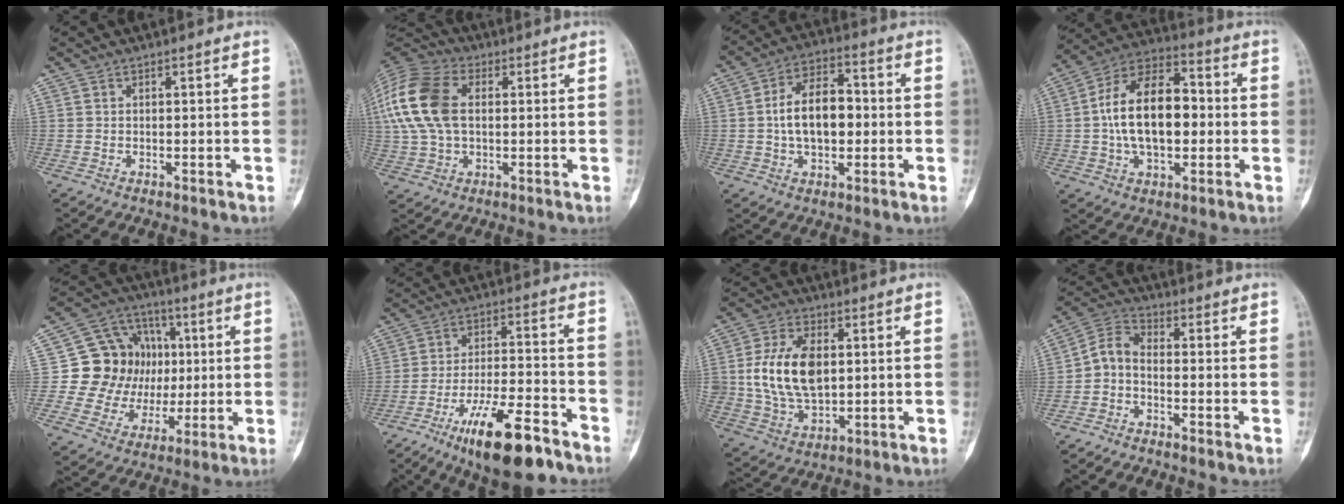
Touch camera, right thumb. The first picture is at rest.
{"total": 16.6, "force": [2.3, 10.6, 12.6], "torque": [-0.270, 0.020, 0.039]}
{"total": 12.0, "force": [-0.2, 7.2, 9.6], "torque": [-0.143, 0.023, -0.008]}
{"total": 18.2, "force": [-0.1, 10.5, 14.9], "torque": [-0.235, 0.031, -0.007]}
{"total": 16.2, "force": [1.4, 14.3, 7.5], "torque": [-0.070, 0.021, 0.037]}
{"total": 16.3, "force": [-10.3, 4.7, 11.8], "torque": [-0.195, 0.064, -0.171]}
{"total": 14.8, "force": [1.7, 9.1, 11.6], "torque": [-0.208, -0.003, 0.037]}
{"total": 5.1, "force": [-1.8, 2.8, 3.8], "torque": [-0.074, 0.028, -0.051]}